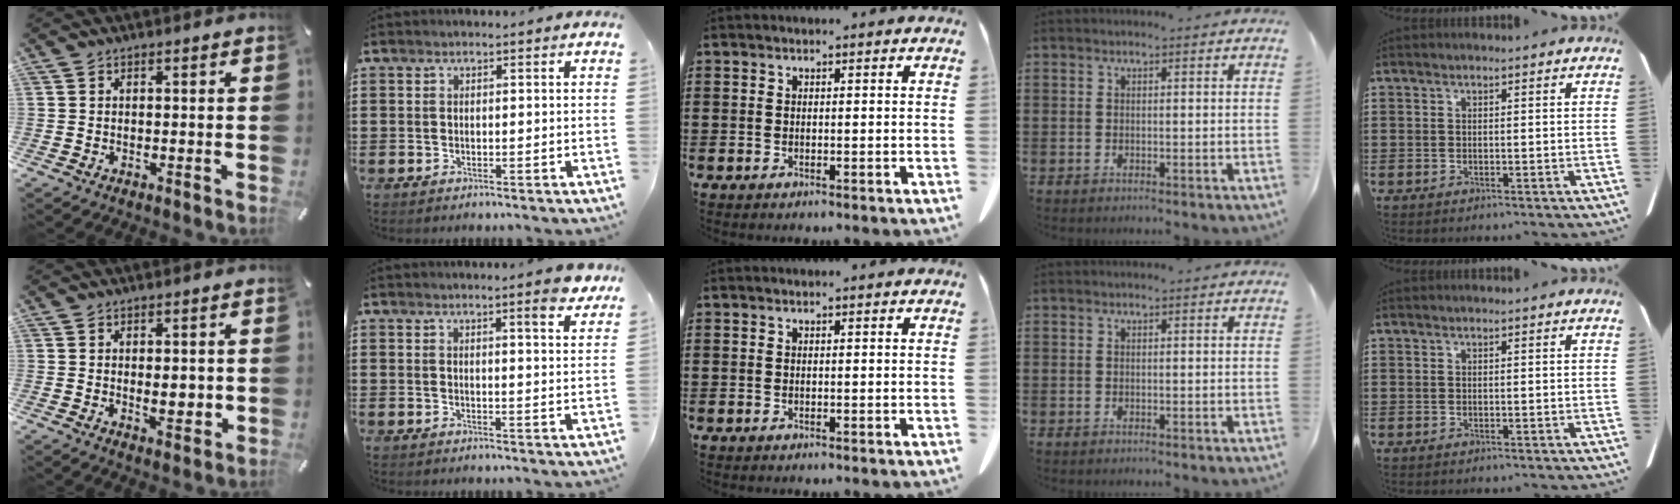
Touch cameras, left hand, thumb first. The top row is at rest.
{"thumb": {"total": 4.1, "force": [0.4, 2.3, 3.3], "torque": [-0.042, -0.005, 0.002]}, "index": {"total": 3.7, "force": [3.0, 0.1, 2.1], "torque": [-0.034, -0.012, 0.050]}}